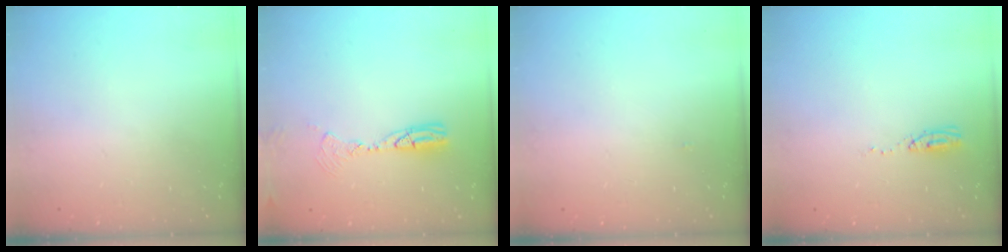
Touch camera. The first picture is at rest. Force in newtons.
{"total": 9.2, "press": 9.0, "slide": 2.2}
{"total": 15.5, "press": 3.5, "slide": 15.1}
{"total": 3.9, "press": 3.7, "slide": 1.2}